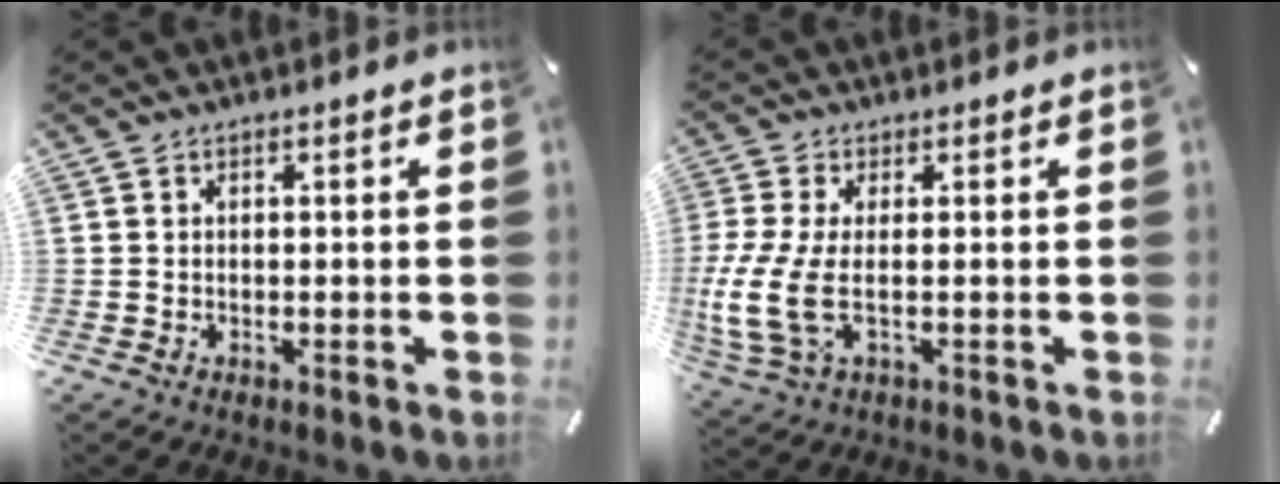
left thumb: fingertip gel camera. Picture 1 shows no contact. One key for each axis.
{"total": 9.8, "fx": -0.4, "fy": 4.3, "fz": 8.8, "tx": -0.201, "ty": -0.021, "tz": -0.003}